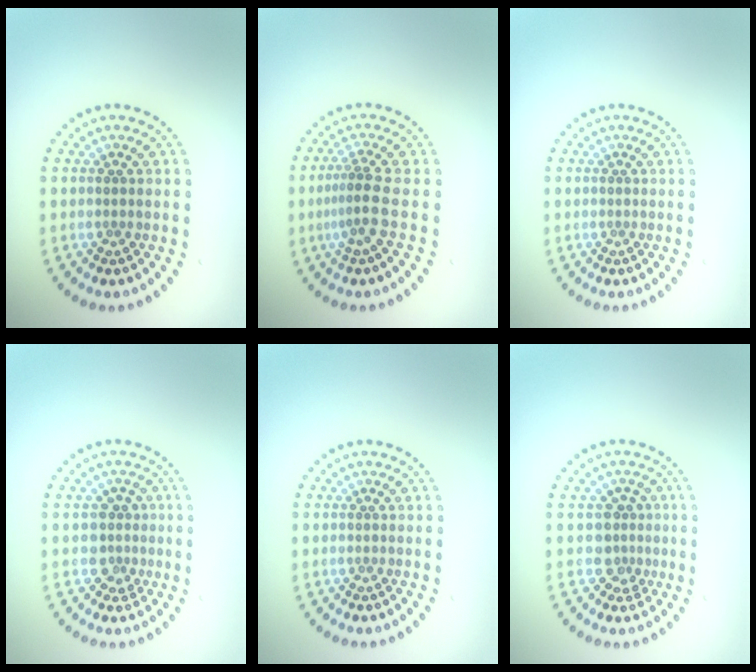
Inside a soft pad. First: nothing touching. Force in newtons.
{"total": 2.7, "press": 1.8, "slide": 2.0}
{"total": 0.0}
{"total": 2.2, "press": 1.8, "slide": 1.3}
{"total": 0.0}
{"total": 2.4, "press": 1.9, "slide": 1.5}